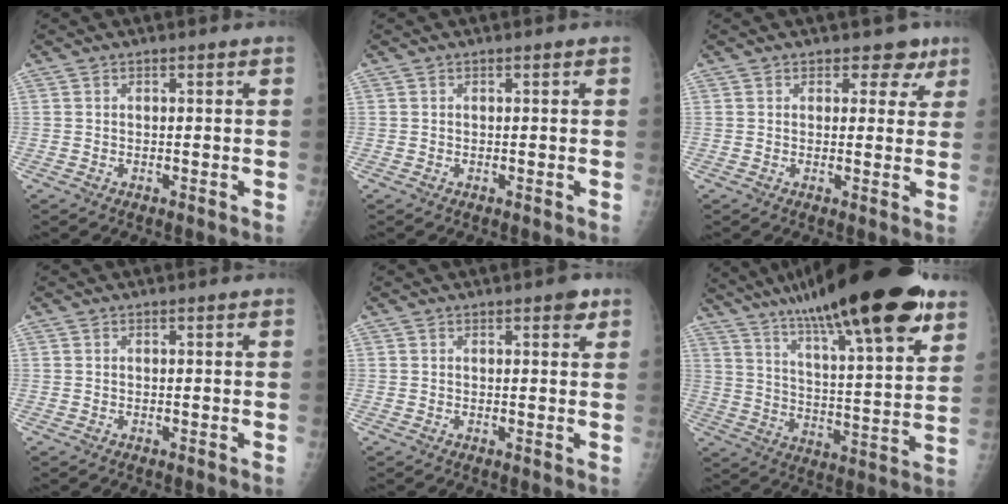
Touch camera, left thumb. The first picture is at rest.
{"total": 0.0}
{"total": 4.5, "force": [2.9, 3.1, 1.3], "torque": [0.020, -0.012, 0.031]}
{"total": 0.0}
{"total": 2.3, "force": [1.4, 1.0, 1.6], "torque": [-0.011, -0.004, 0.013]}
{"total": 29.1, "force": [19.1, 5.9, 21.2], "torque": [-0.318, -0.039, 0.298]}